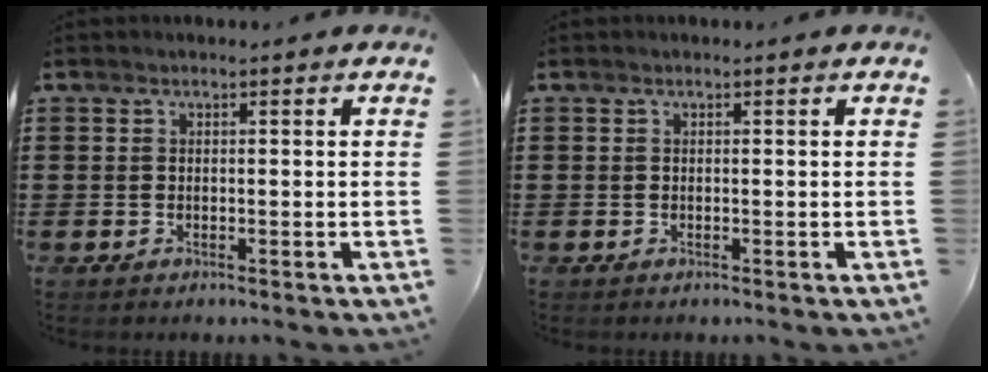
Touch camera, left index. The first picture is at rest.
{"total": 0.0}